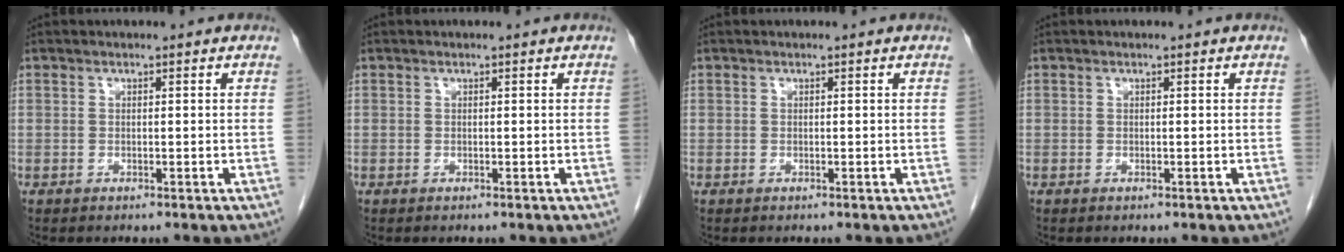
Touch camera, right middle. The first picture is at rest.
{"total": 0.0}
{"total": 0.0}
{"total": 0.0}